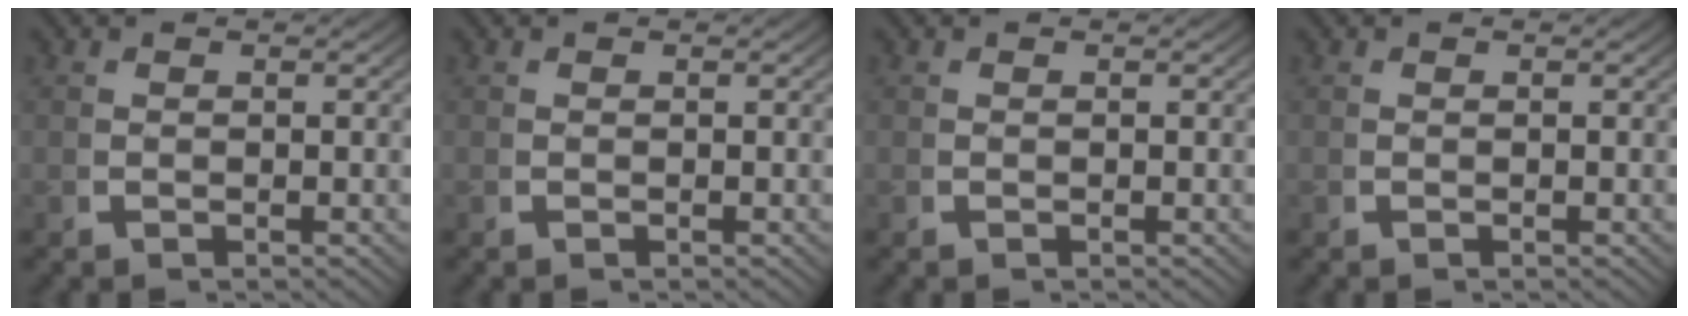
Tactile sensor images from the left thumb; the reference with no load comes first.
{"total": 0.0}
{"total": 0.0}
{"total": 0.0}